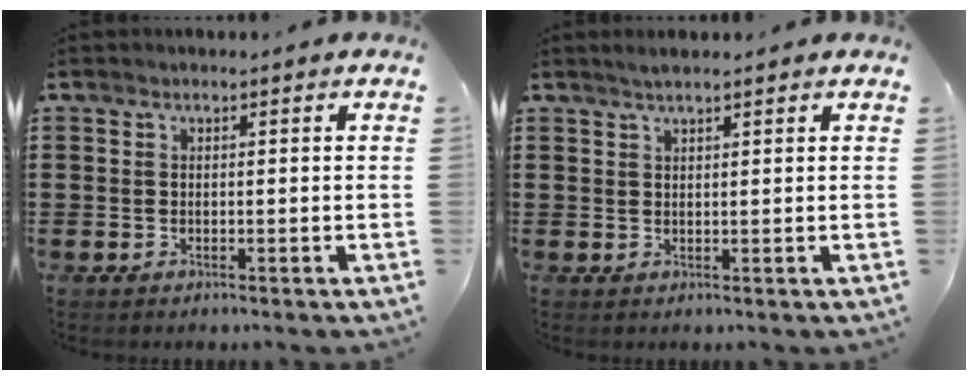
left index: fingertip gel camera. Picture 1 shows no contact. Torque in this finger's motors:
{"motor_torque": [0.23, 0.26, 0.00, 0.02]}